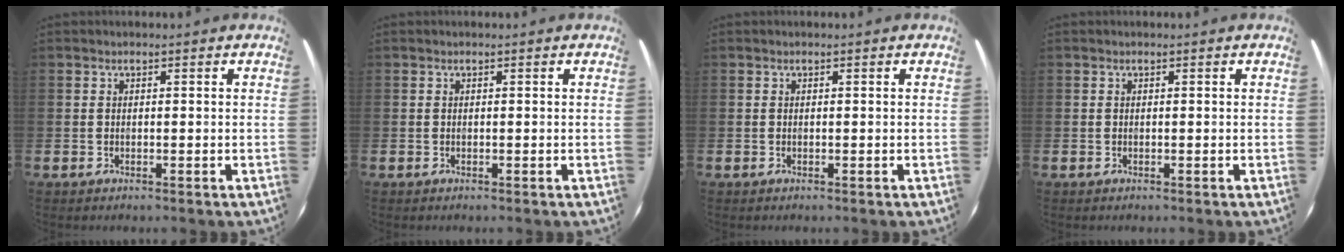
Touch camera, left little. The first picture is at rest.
{"total": 0.0}
{"total": 0.0}
{"total": 0.0}